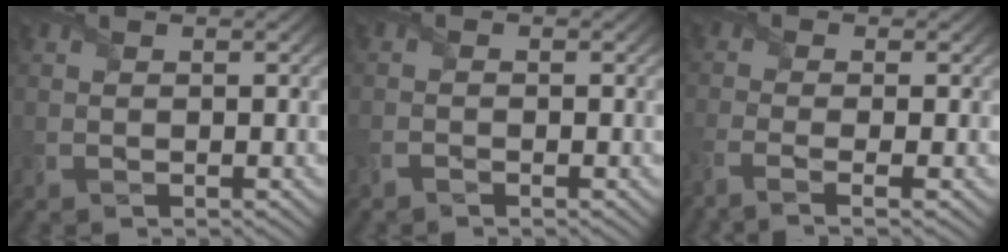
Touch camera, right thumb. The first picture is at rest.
{"total": 1.3, "force": [-1.1, 0.4, 0.6], "torque": [-0.016, 0.000, -0.027]}
{"total": 3.7, "force": [-2.2, 0.5, 2.9], "torque": [-0.074, -0.008, -0.051]}